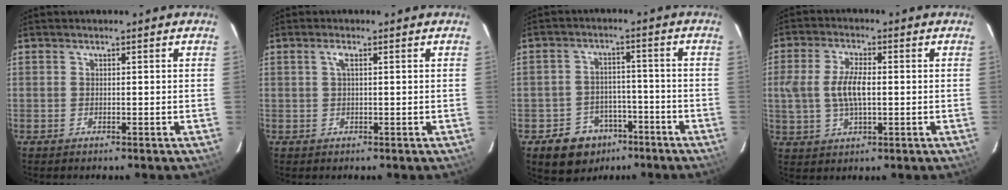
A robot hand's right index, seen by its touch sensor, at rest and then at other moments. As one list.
[{"total": 1.4, "force": [0.4, 0.1, 1.3], "torque": [-0.026, 0.005, 0.005]}, {"total": 9.4, "force": [-5.7, 7.1, 2.3], "torque": [-0.056, 0.029, -0.067]}, {"total": 7.7, "force": [-0.1, 3.4, 6.9], "torque": [-0.140, 0.005, 0.002]}]